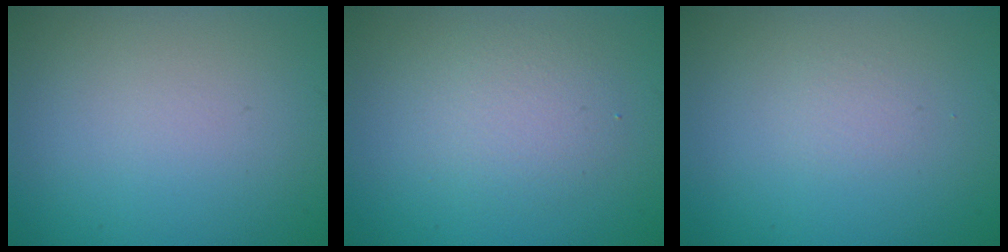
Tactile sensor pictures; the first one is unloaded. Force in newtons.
{"total": 2.5, "press": 2.5, "slide": 0.2}
{"total": 0.0}